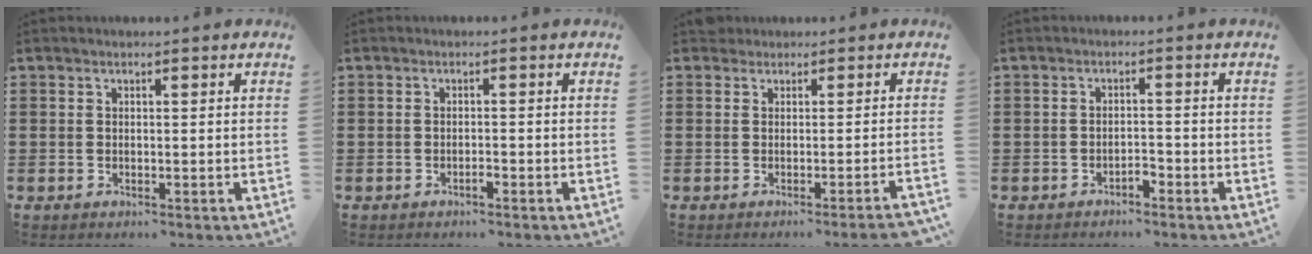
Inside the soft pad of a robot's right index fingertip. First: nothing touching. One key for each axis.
{"total": 0.9, "fx": -0.7, "fy": 0.1, "fz": 0.6, "tx": -0.014, "ty": -0.003, "tz": -0.013}
{"total": 0.8, "fx": -0.4, "fy": 0.0, "fz": 0.7, "tx": -0.017, "ty": 0.001, "tz": -0.007}
{"total": 1.7, "fx": -1.6, "fy": 0.3, "fz": 0.6, "tx": -0.018, "ty": 0.000, "tz": -0.031}